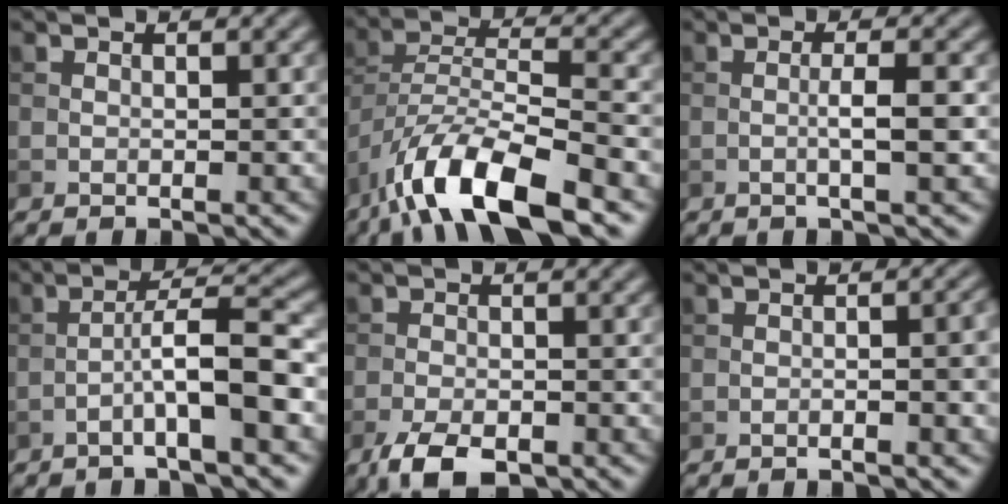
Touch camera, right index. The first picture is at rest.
{"total": 10.2, "force": [-7.0, 2.9, 6.9], "torque": [-0.117, 0.003, -0.138]}
{"total": 2.4, "force": [-0.3, 0.3, 2.3], "torque": [-0.039, 0.002, -0.008]}
{"total": 5.2, "force": [-2.2, 0.3, 4.7], "torque": [-0.075, 0.023, -0.042]}
{"total": 4.4, "force": [-2.8, 1.9, 2.8], "torque": [-0.050, -0.007, -0.054]}
{"total": 3.3, "force": [-0.9, 1.1, 3.0], "torque": [-0.030, 0.004, -0.014]}